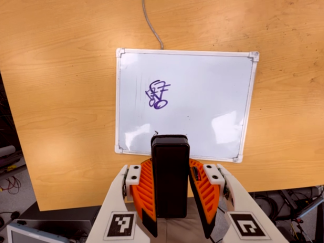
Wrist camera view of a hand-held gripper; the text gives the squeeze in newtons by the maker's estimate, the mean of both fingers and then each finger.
{"total": 5.8, "left": 4.7, "right": 7.0}